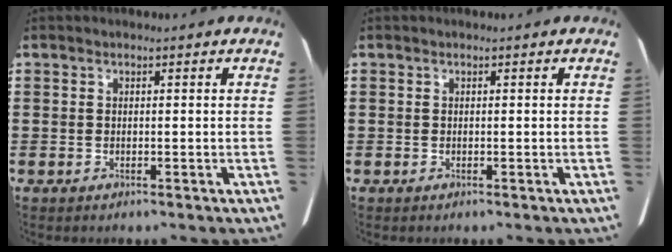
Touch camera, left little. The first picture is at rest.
{"total": 0.0}